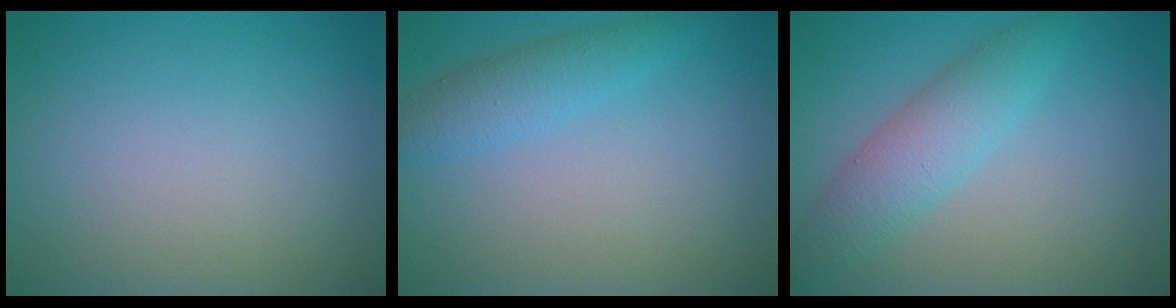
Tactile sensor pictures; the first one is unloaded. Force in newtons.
{"total": 2.7, "press": 2.7, "slide": 0.0}
{"total": 3.9, "press": 3.9, "slide": 0.1}